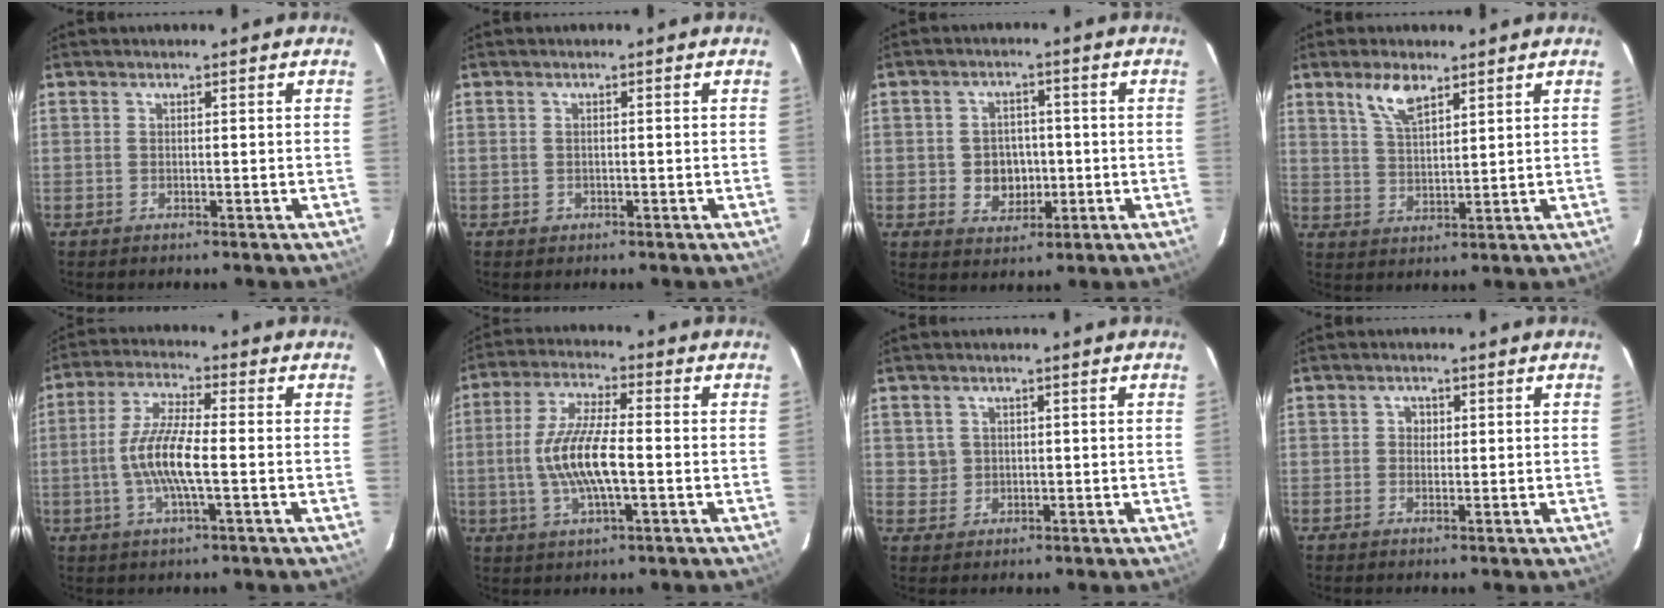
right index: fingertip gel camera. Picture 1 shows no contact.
{"total": 0.6, "force": [-0.4, 0.4, 0.2], "torque": [0.000, -0.002, -0.004]}
{"total": 6.1, "force": [-0.8, 5.4, 2.7], "torque": [-0.060, 0.011, -0.002]}
{"total": 6.2, "force": [4.2, 2.1, 4.0], "torque": [-0.076, 0.002, 0.085]}
{"total": 9.6, "force": [-1.7, 1.3, 9.3], "torque": [-0.190, -0.001, -0.036]}
{"total": 11.2, "force": [-1.6, 2.6, 10.8], "torque": [-0.218, -0.002, -0.032]}
{"total": 3.0, "force": [0.5, 3.0, 0.2], "torque": [0.001, 0.011, 0.012]}
{"total": 1.4, "force": [0.1, 1.3, 0.4], "torque": [-0.003, 0.004, -0.002]}